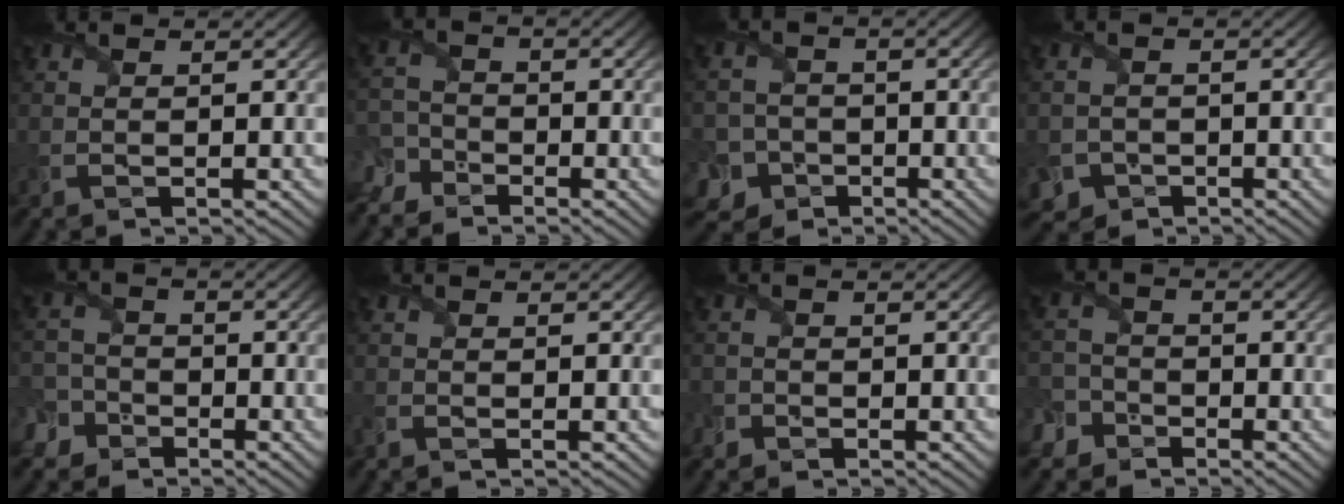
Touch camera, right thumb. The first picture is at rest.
{"total": 4.9, "force": [-4.0, 2.8, 0.8], "torque": [-0.018, -0.009, -0.083]}
{"total": 7.7, "force": [-3.5, 6.7, 1.8], "torque": [-0.047, -0.022, -0.088]}
{"total": 3.2, "force": [-1.6, 2.7, 0.2], "torque": [0.005, 0.000, -0.033]}
{"total": 5.7, "force": [-3.6, 4.2, 1.3], "torque": [-0.019, -0.012, -0.084]}
{"total": 1.0, "force": [-0.8, 0.3, 0.4], "torque": [-0.017, -0.009, -0.022]}
{"total": 1.2, "force": [-0.8, 0.8, -0.2], "torque": [0.012, 0.000, -0.023]}
{"total": 5.0, "force": [-3.3, 3.6, 1.1], "torque": [-0.017, -0.005, -0.077]}